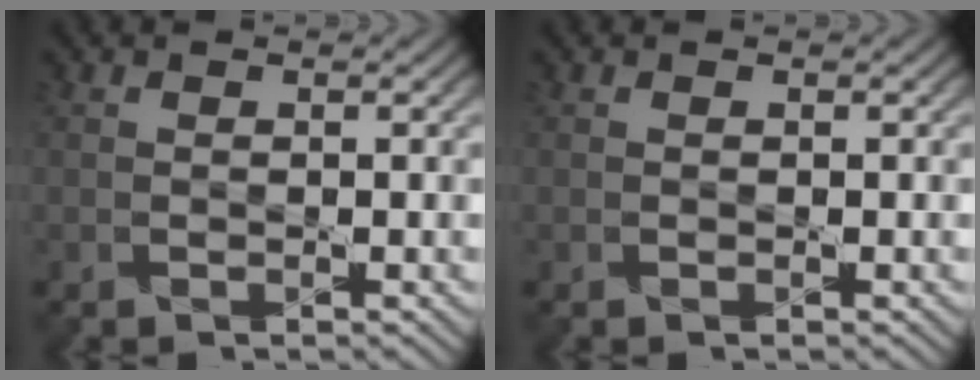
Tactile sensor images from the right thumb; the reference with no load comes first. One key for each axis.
{"total": 0.0}